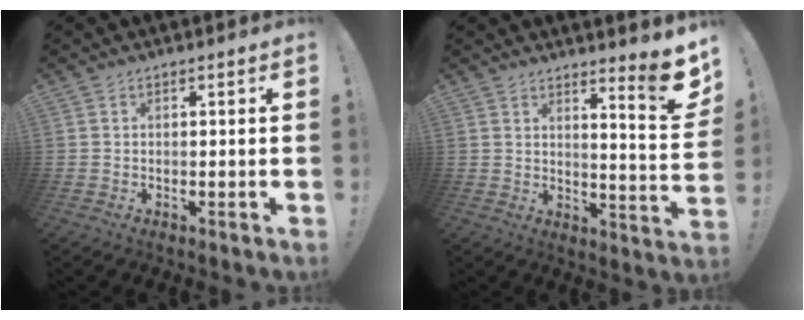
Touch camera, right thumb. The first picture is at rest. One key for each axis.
{"total": 9.6, "fx": 6.4, "fy": 0.4, "fz": 7.2, "tx": -0.083, "ty": -0.058, "tz": 0.099}